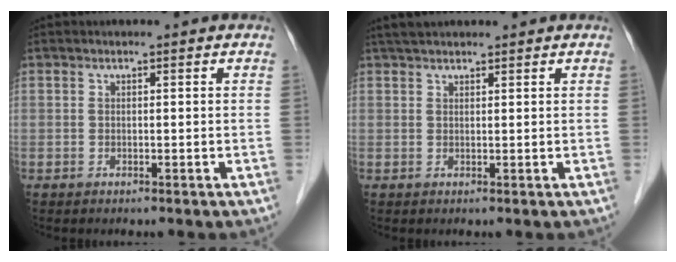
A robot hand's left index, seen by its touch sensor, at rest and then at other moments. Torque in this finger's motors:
{"motor_torque": [0.15, -0.06, 0.02, 0.02]}